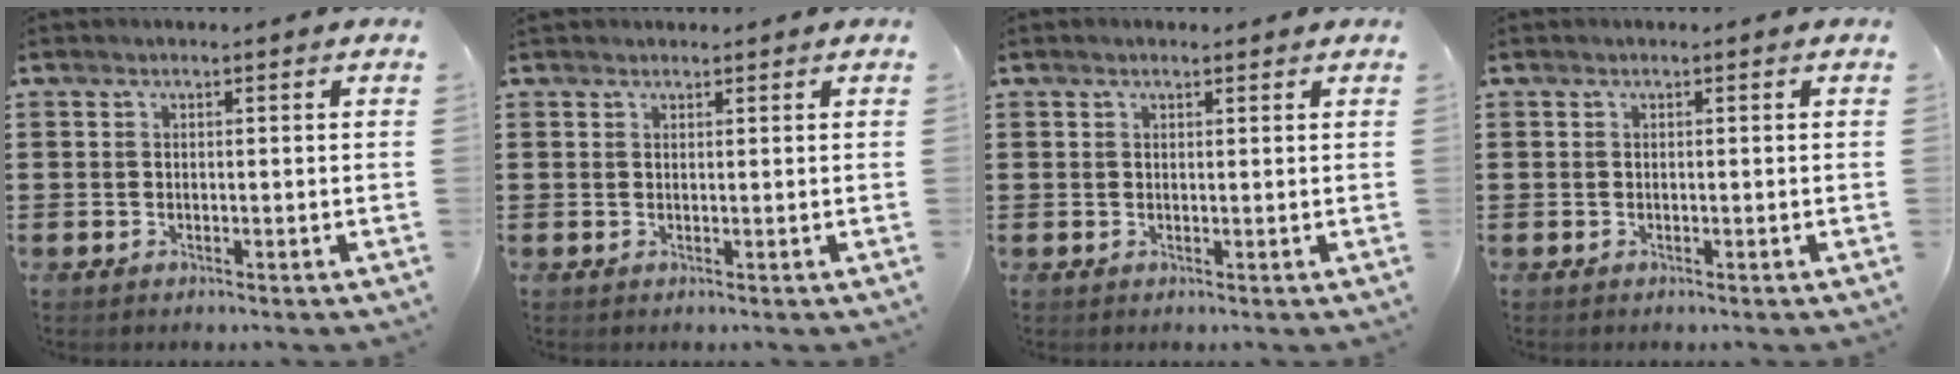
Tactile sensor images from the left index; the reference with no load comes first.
{"total": 0.8, "force": [0.7, 0.3, 0.0], "torque": [-0.002, 0.002, 0.015]}
{"total": 0.8, "force": [0.6, 0.2, 0.5], "torque": [-0.009, 0.003, 0.010]}
{"total": 0.0}